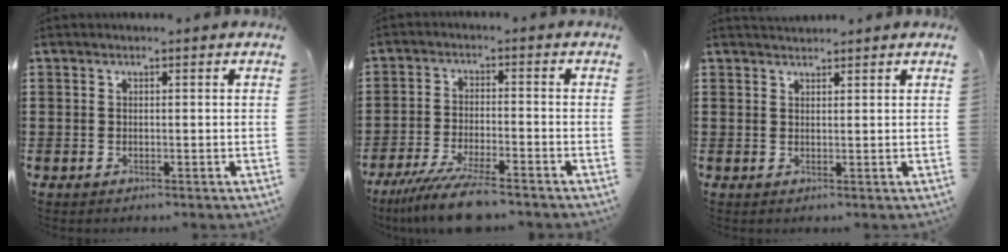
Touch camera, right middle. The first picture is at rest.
{"total": 7.6, "force": [-6.4, 0.3, 4.1], "torque": [-0.084, -0.011, -0.121]}
{"total": 1.4, "force": [1.4, 0.1, -0.1], "torque": [-0.001, 0.002, 0.028]}